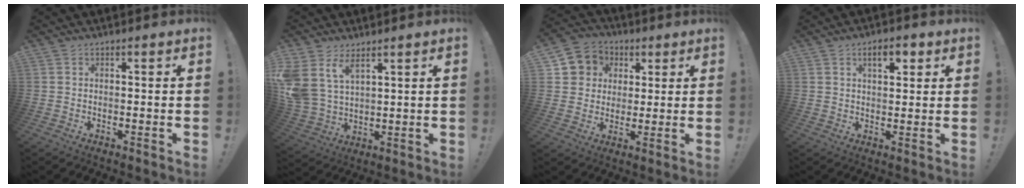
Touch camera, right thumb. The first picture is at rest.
{"total": 9.5, "force": [6.0, 5.5, 4.9], "torque": [-0.111, -0.036, 0.120]}
{"total": 8.4, "force": [1.9, 8.0, 1.8], "torque": [-0.026, -0.005, 0.043]}
{"total": 5.7, "force": [2.9, 2.5, 4.2], "torque": [-0.052, -0.005, 0.043]}